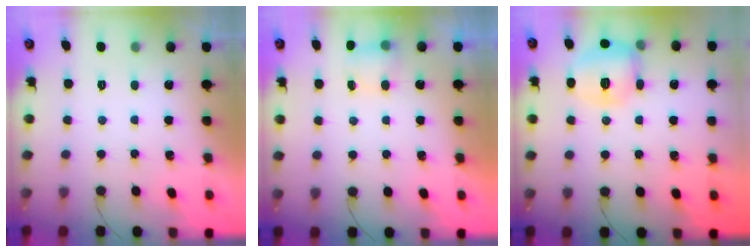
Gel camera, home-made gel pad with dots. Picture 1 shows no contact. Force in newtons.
{"total": 4.3, "press": 4.2, "slide": 0.7}
{"total": 12.9, "press": 12.7, "slide": 1.8}